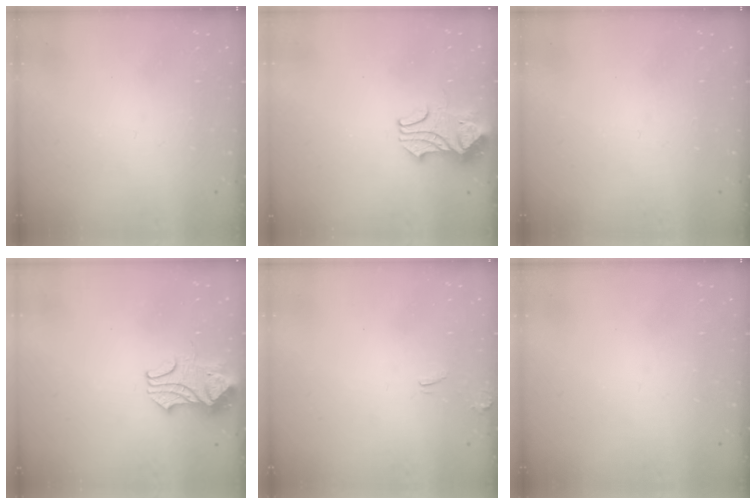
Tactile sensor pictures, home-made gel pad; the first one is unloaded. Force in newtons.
{"total": 2.0, "press": 1.8, "slide": 0.8}
{"total": 0.0}
{"total": 2.3, "press": 2.1, "slide": 0.8}
{"total": 2.6, "press": 2.5, "slide": 0.2}
{"total": 0.0}